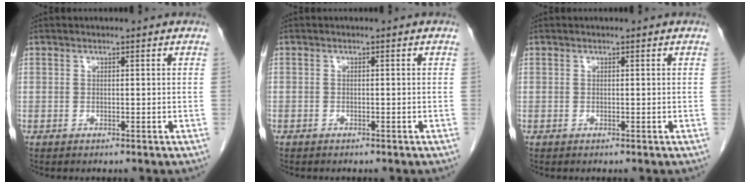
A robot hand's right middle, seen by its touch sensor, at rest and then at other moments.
{"total": 0.6, "force": [-0.5, 0.3, 0.1], "torque": [-0.008, 0.001, -0.009]}
{"total": 0.0}